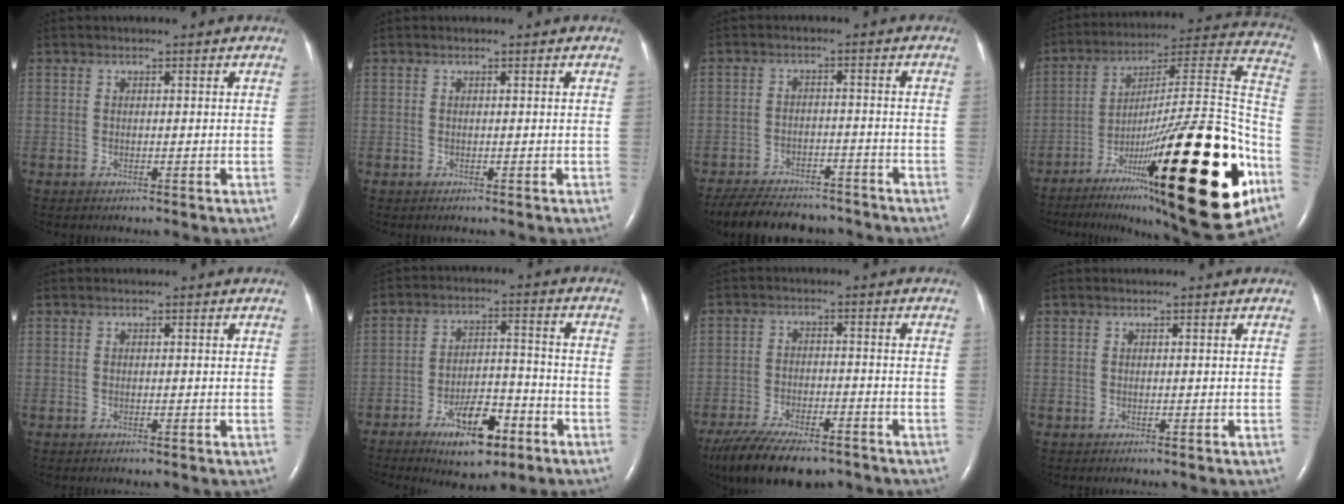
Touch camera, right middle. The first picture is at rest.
{"total": 0.0}
{"total": 14.1, "force": [-12.3, 4.7, 5.1], "torque": [-0.107, -0.003, -0.175]}
{"total": 36.0, "force": [-15.7, 5.2, 31.9], "torque": [-0.406, -0.012, -0.247]}
{"total": 0.0}
{"total": 10.5, "force": [-6.2, 3.4, 7.8], "torque": [-0.136, 0.001, -0.098]}
{"total": 15.3, "force": [-11.9, 5.0, 8.1], "torque": [-0.168, -0.022, -0.189]}
{"total": 0.0}